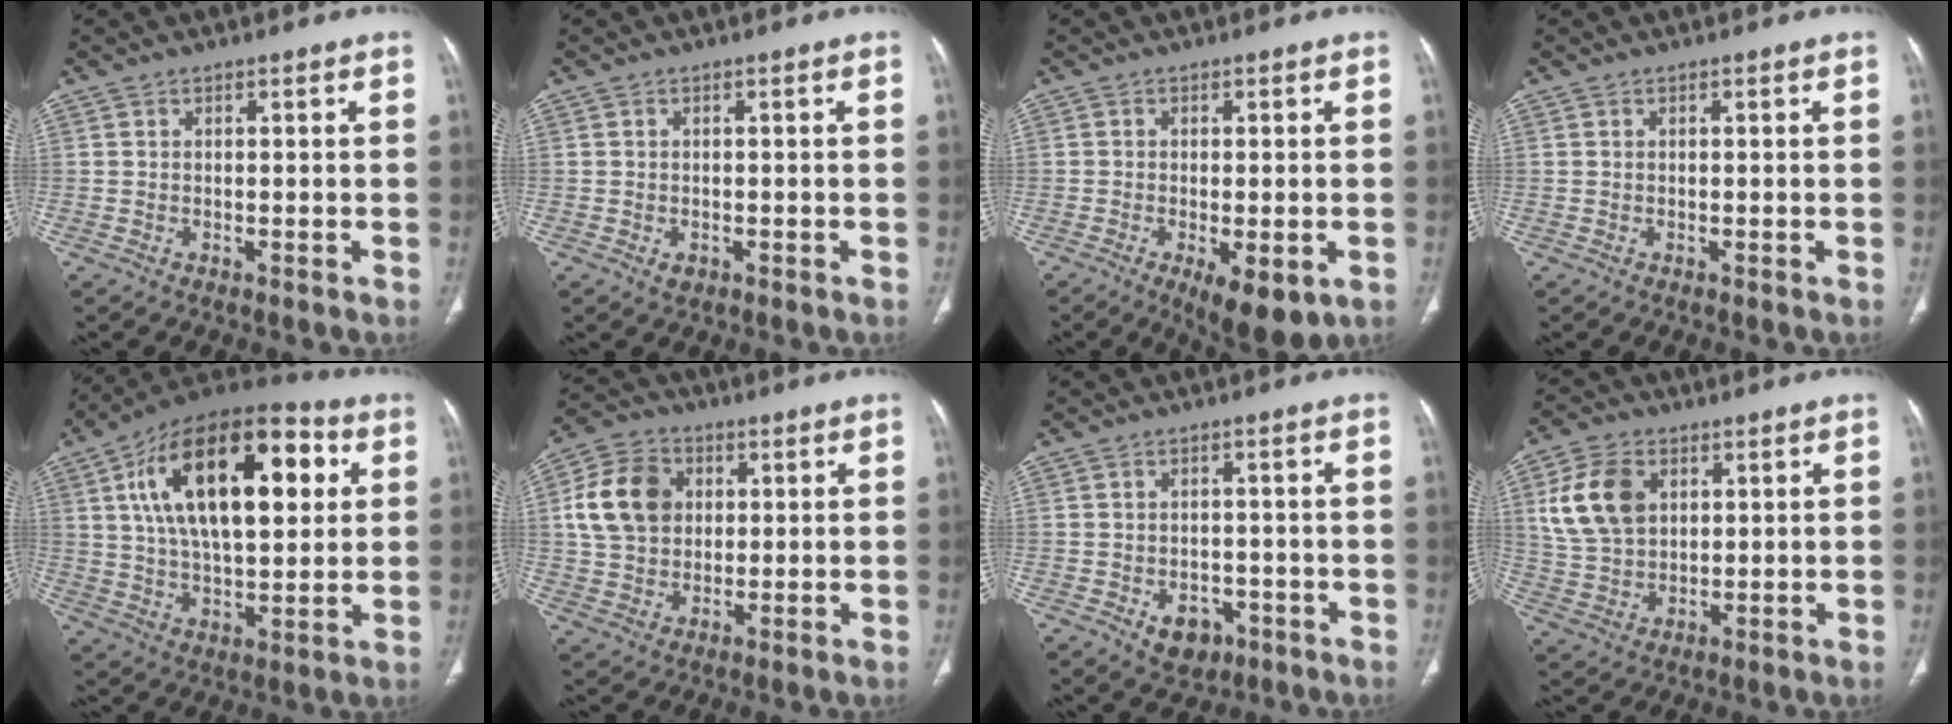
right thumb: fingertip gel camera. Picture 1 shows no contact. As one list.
[{"total": 1.3, "force": [-0.5, 1.0, 0.7], "torque": [-0.006, 0.001, -0.003]}, {"total": 9.0, "force": [-3.5, 3.5, 7.5], "torque": [-0.103, -0.011, -0.046]}, {"total": 0.0}, {"total": 27.2, "force": [7.4, 13.2, 22.6], "torque": [-0.358, 0.012, 0.113]}, {"total": 12.5, "force": [2.4, 9.8, 7.4], "torque": [-0.122, 0.009, 0.040]}, {"total": 5.4, "force": [-2.3, 3.9, 2.8], "torque": [-0.022, 0.012, -0.022]}, {"total": 11.7, "force": [3.6, 8.2, 7.6], "torque": [-0.134, -0.005, 0.074]}]